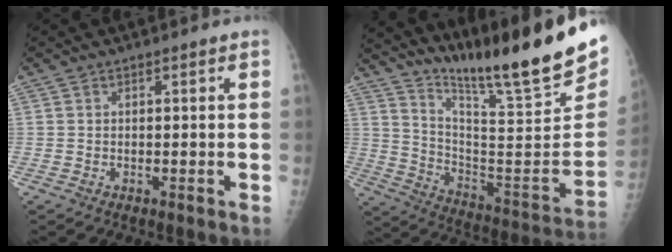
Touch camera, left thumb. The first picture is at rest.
{"total": 25.7, "force": [20.2, 1.2, 15.9], "torque": [-0.230, -0.135, 0.321]}